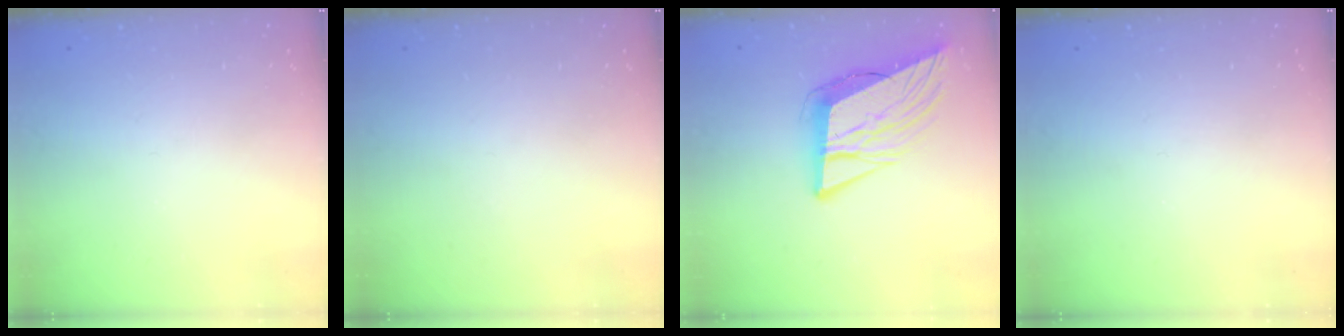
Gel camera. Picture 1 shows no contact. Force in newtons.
{"total": 0.0}
{"total": 13.0, "press": 12.4, "slide": 4.0}
{"total": 0.0}